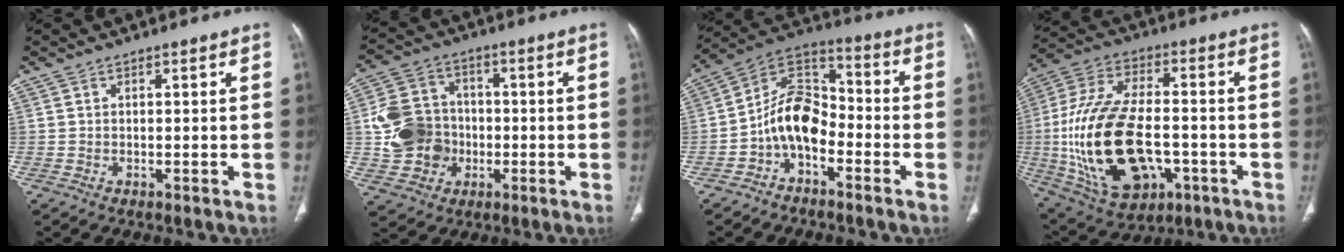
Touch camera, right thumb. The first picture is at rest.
{"total": 12.9, "force": [-1.4, 11.4, 5.9], "torque": [-0.091, 0.018, -0.026]}
{"total": 11.2, "force": [-4.0, 7.1, 7.7], "torque": [-0.120, 0.068, -0.087]}
{"total": 25.5, "force": [-4.5, 14.5, 20.5], "torque": [-0.414, 0.011, -0.055]}